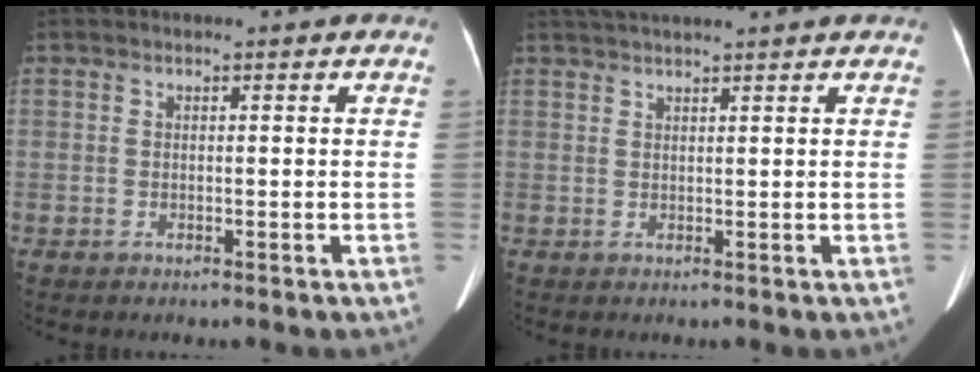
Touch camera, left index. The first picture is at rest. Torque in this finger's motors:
{"motor_torque": [0.69, -0.94, 0.08, 0.12]}